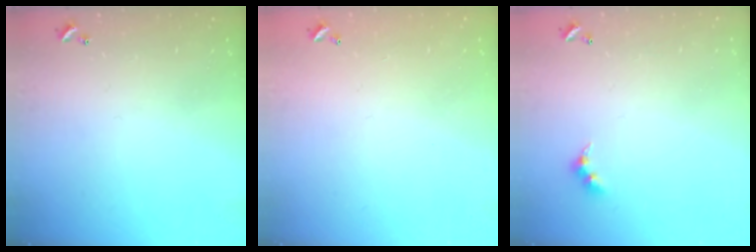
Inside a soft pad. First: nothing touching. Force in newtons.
{"total": 2.9, "press": 2.9, "slide": 0.1}
{"total": 3.0, "press": 2.9, "slide": 0.5}